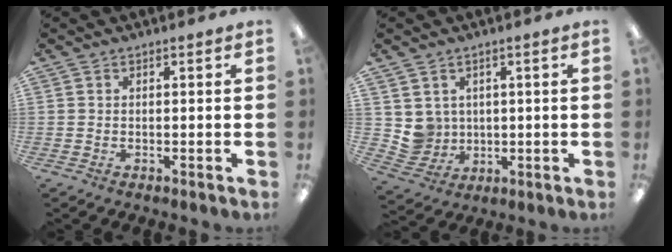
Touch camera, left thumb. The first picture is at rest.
{"total": 5.6, "force": [2.5, 5.0, 0.2], "torque": [-0.028, -0.013, 0.051]}